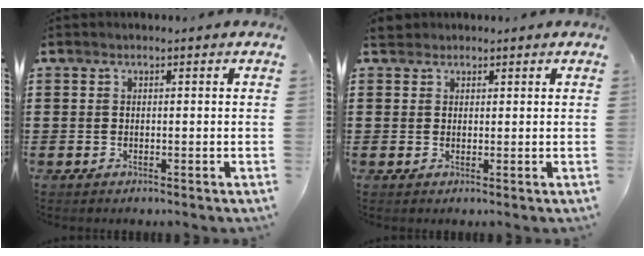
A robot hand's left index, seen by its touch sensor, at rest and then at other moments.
{"total": 2.3, "force": [1.8, 1.4, 0.2], "torque": [-0.003, 0.007, 0.033]}